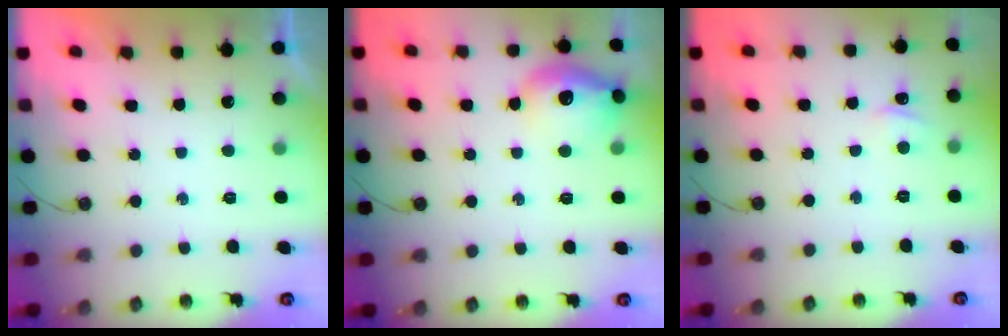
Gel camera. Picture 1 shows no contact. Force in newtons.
{"total": 15.8, "press": 15.8, "slide": 1.0}
{"total": 1.6, "press": 1.5, "slide": 0.2}